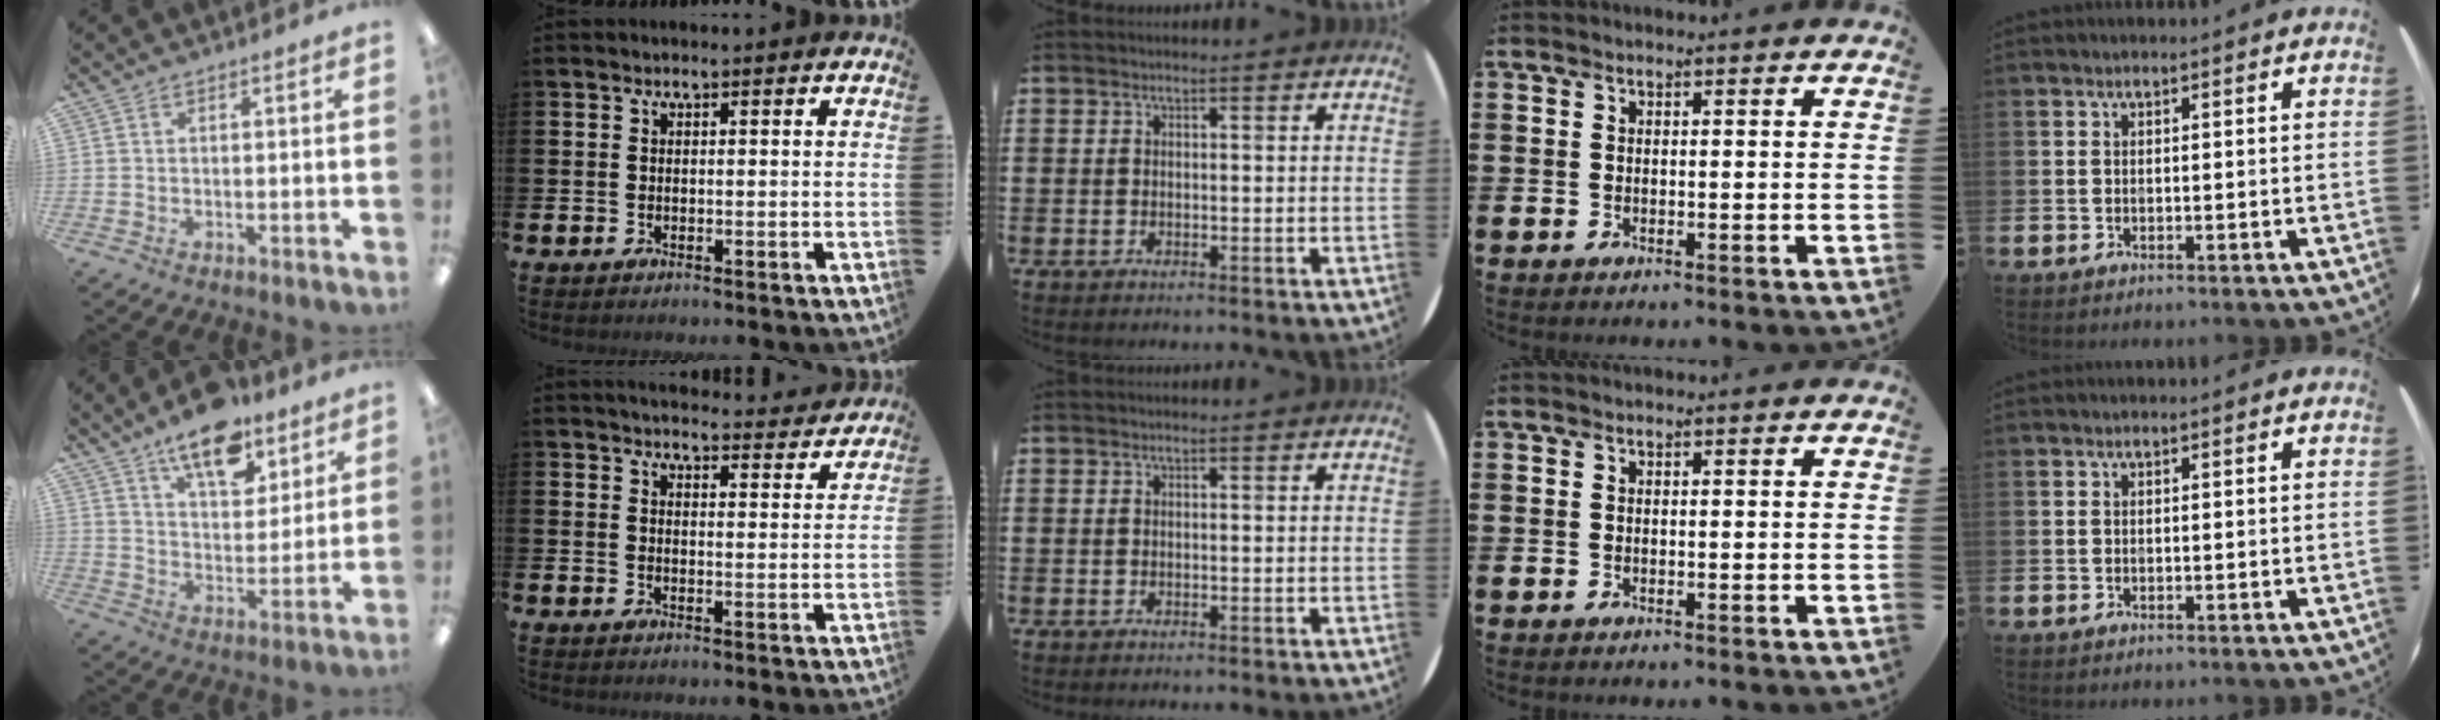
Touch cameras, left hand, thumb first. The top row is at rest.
{"thumb": {"total": 14.1, "force": [10.3, 6.3, 7.2], "torque": [-0.105, -0.057, 0.180]}, "index": {"total": 4.4, "force": [4.3, 0.5, 0.3], "torque": [-0.005, -0.032, 0.075]}}